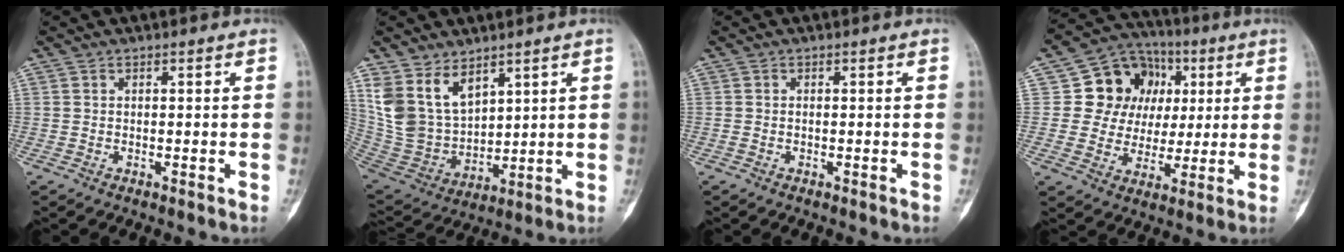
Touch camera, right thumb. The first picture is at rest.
{"total": 12.7, "force": [7.2, 7.6, 7.2], "torque": [-0.117, -0.032, 0.171]}
{"total": 0.5, "force": [-0.1, 0.3, 0.4], "torque": [-0.011, 0.002, -0.002]}
{"total": 14.1, "force": [3.3, 12.4, 5.7], "torque": [-0.036, 0.011, 0.056]}